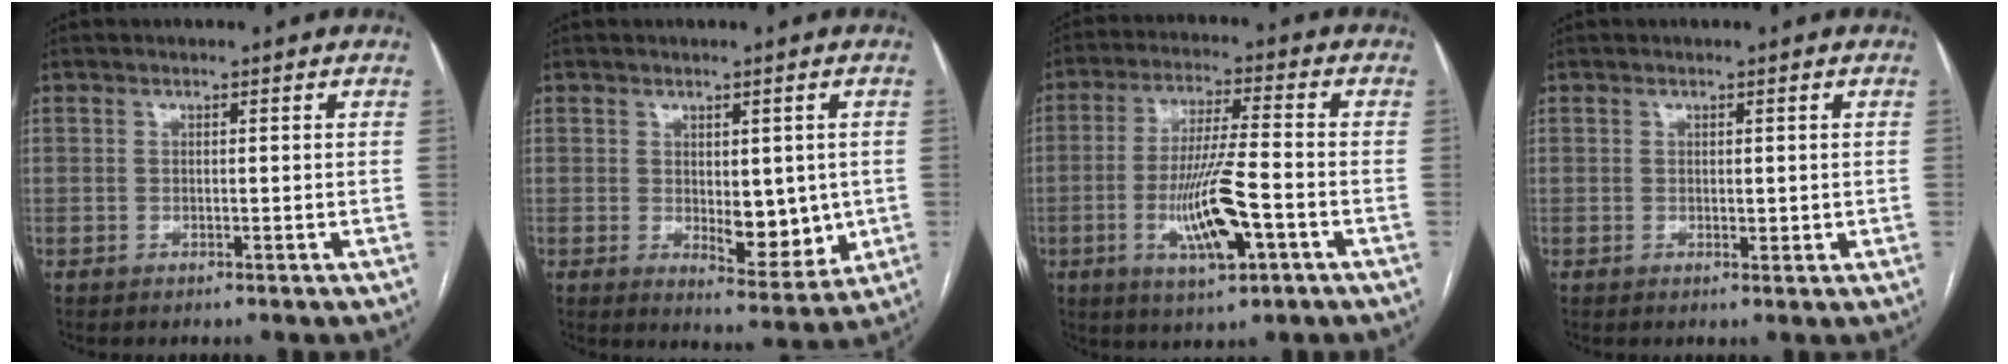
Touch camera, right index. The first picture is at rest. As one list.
[{"total": 7.5, "force": [-0.2, 3.5, 6.6], "torque": [-0.081, -0.012, 0.011]}, {"total": 11.3, "force": [-3.7, 1.5, 10.6], "torque": [-0.202, -0.008, -0.063]}, {"total": 1.3, "force": [0.2, 0.8, 1.1], "torque": [-0.013, -0.005, 0.005]}]